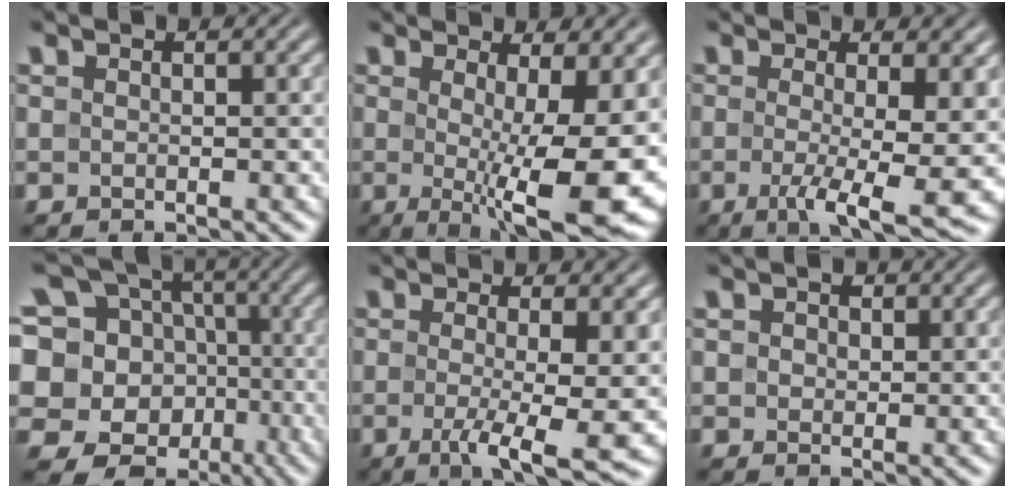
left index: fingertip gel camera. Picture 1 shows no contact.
{"total": 11.5, "force": [-0.8, 2.9, 11.1], "torque": [-0.146, -0.018, -0.008]}
{"total": 8.0, "force": [-1.3, 1.9, 7.7], "torque": [-0.115, -0.015, -0.019]}
{"total": 12.7, "force": [-1.7, 11.2, 5.7], "torque": [-0.136, 0.008, -0.009]}
{"total": 7.2, "force": [-1.4, 1.6, 6.8], "torque": [-0.106, -0.017, -0.021]}
{"total": 1.4, "force": [0.6, 1.1, 0.7], "torque": [-0.009, 0.002, 0.004]}